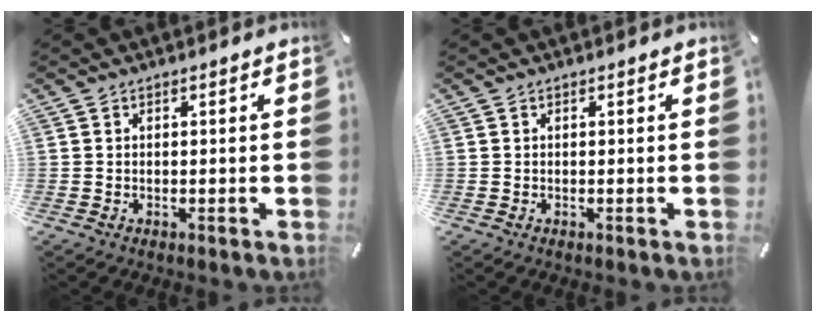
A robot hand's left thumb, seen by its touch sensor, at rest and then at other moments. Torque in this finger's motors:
{"motor_torque": [-0.09, -0.09, 0.01, 0.02, 0.00]}